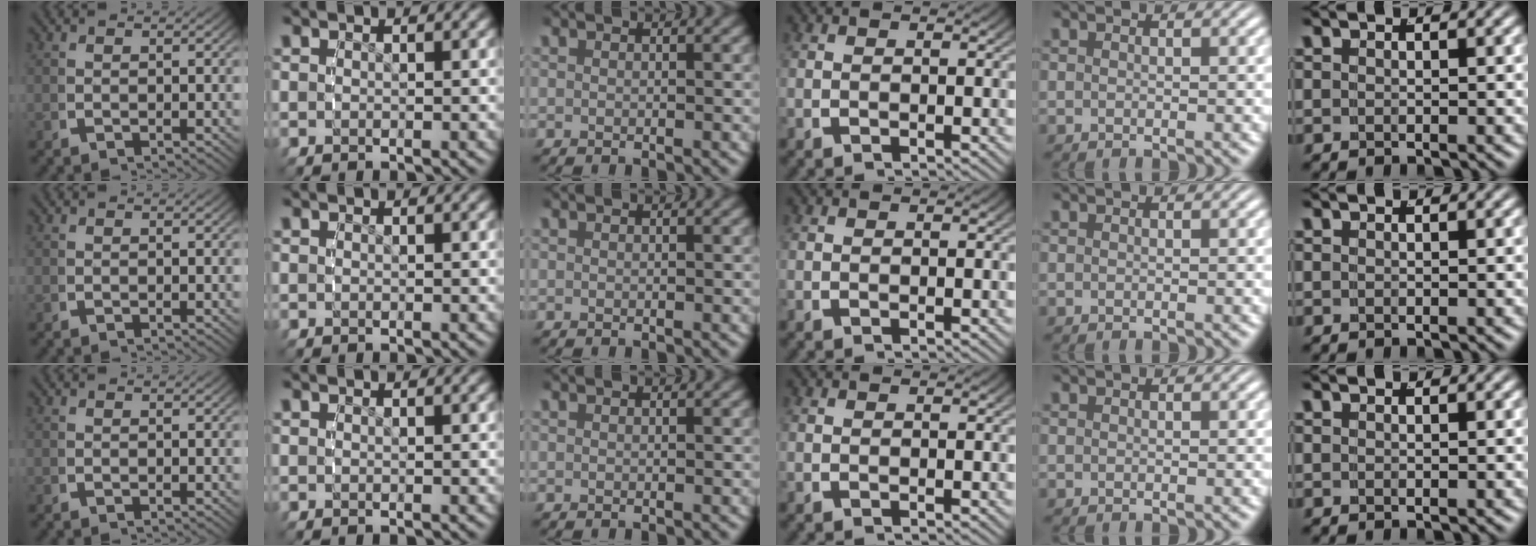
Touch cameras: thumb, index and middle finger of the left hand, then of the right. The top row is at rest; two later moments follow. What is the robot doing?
{"motion": "reach", "object": "pen bag"}